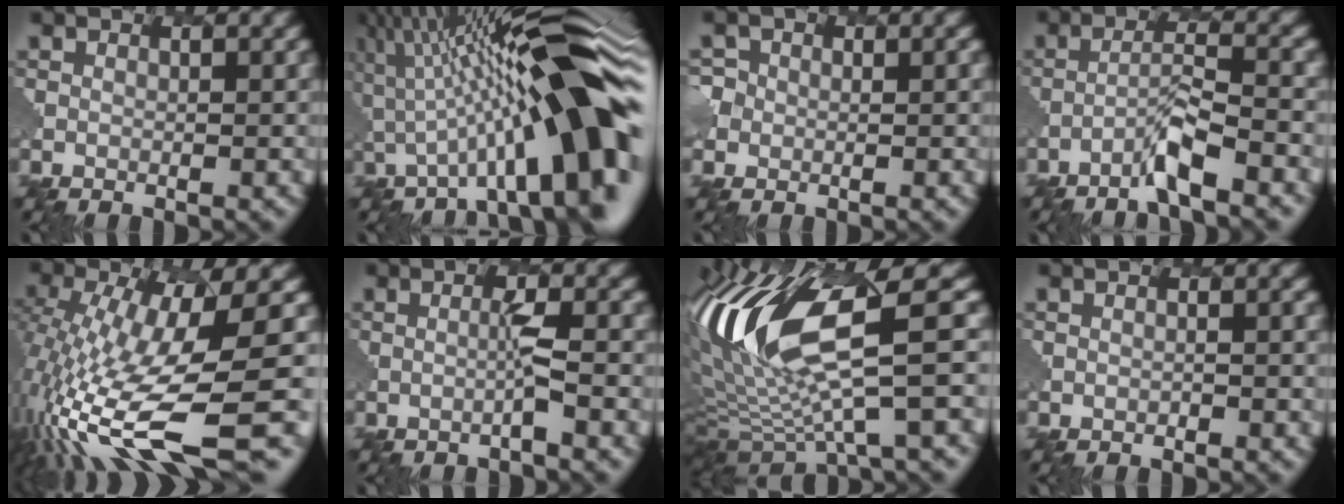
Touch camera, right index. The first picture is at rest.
{"total": 10.2, "force": [0.5, 0.7, 10.2], "torque": [-0.159, 0.053, -0.027]}
{"total": 4.4, "force": [-0.5, 4.1, 1.3], "torque": [0.002, 0.033, -0.047]}
{"total": 2.9, "force": [-2.5, -1.5, -0.2], "torque": [-0.033, 0.027, -0.073]}
{"total": 8.4, "force": [-2.7, 1.3, 7.8], "torque": [-0.213, -0.001, -0.061]}
{"total": 1.9, "force": [0.5, -1.7, -0.6], "torque": [-0.017, 0.020, -0.021]}
{"total": 9.6, "force": [3.6, 2.7, 8.5], "torque": [-0.214, 0.028, 0.039]}
{"total": 0.8, "force": [-0.5, -0.2, -0.6], "torque": [0.003, 0.003, -0.011]}